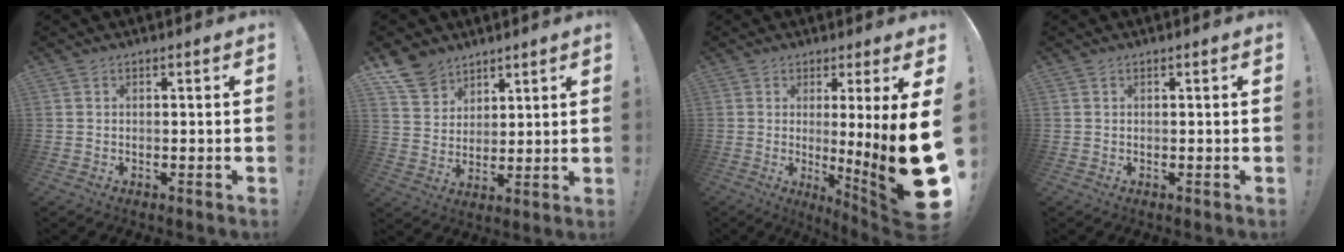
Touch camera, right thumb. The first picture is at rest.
{"total": 10.3, "force": [7.7, 6.5, 2.3], "torque": [-0.046, -0.052, 0.153]}
{"total": 17.8, "force": [0.1, -0.4, 17.8], "torque": [-0.231, -0.059, 0.010]}
{"total": 0.0}